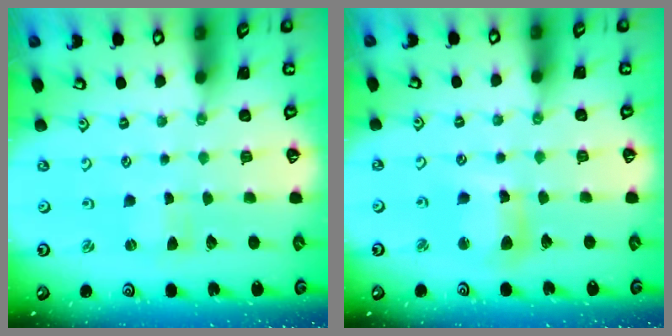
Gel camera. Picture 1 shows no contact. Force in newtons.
{"total": 8.6, "press": 8.4, "slide": 1.4}